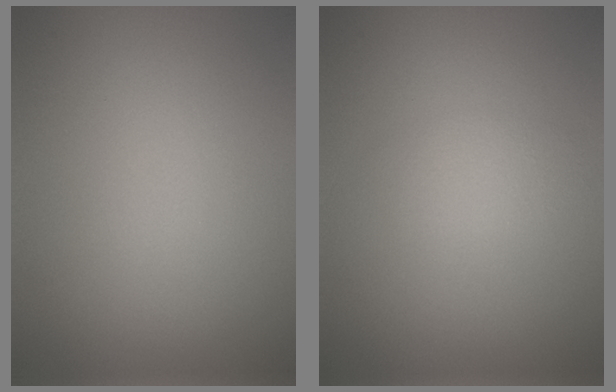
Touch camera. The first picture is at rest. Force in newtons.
{"total": 1.5, "press": 1.5, "slide": 0.0}